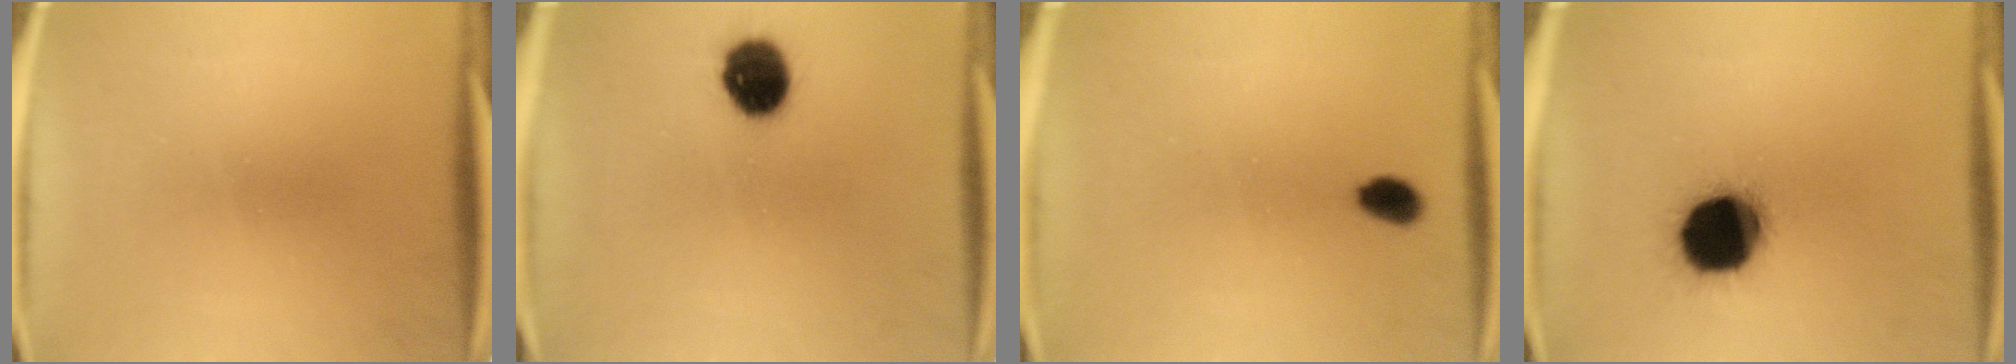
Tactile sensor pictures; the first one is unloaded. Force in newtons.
{"total": 9.9}
{"total": 3.1}
{"total": 19.4}